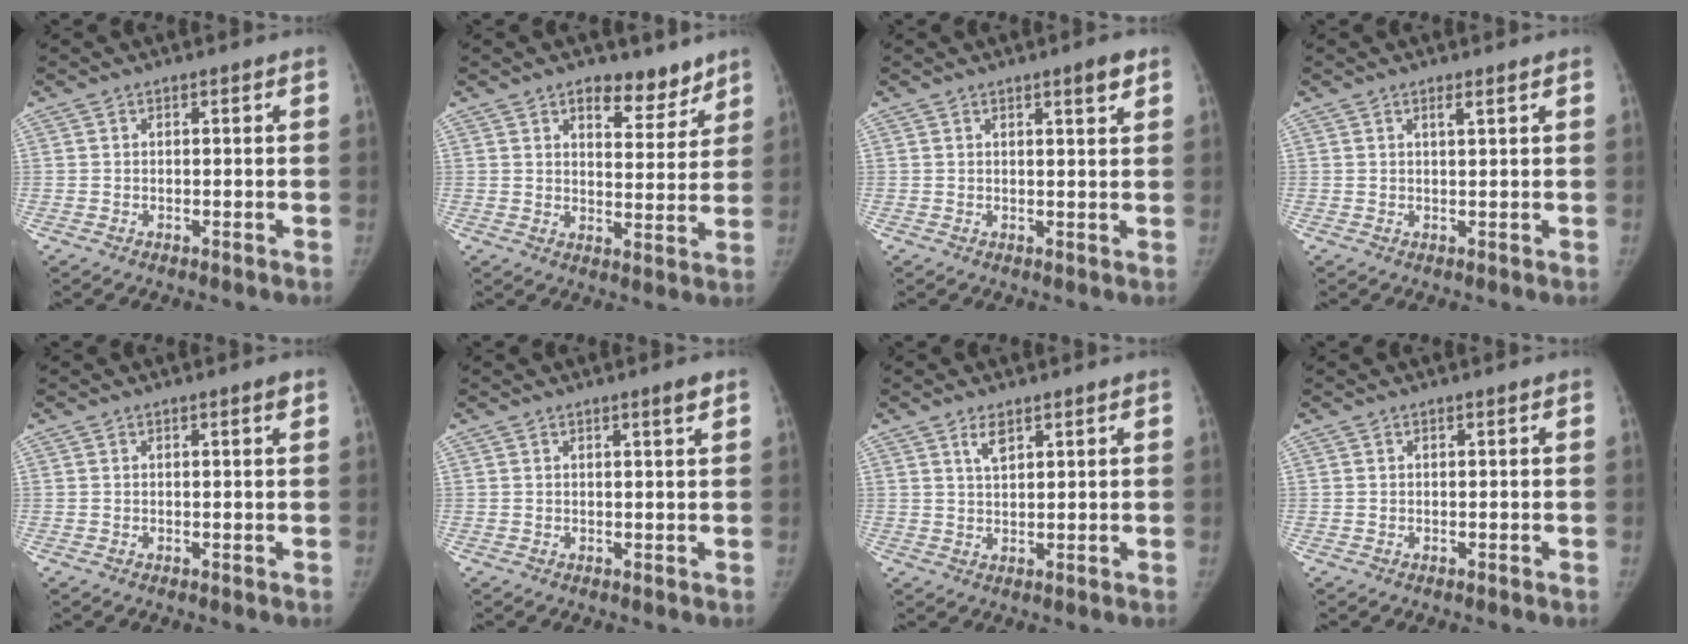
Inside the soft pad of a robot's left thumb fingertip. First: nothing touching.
{"total": 7.6, "force": [5.5, 4.0, 3.4], "torque": [-0.011, -0.034, 0.081]}
{"total": 3.0, "force": [1.9, 0.4, 2.3], "torque": [-0.029, -0.011, 0.027]}
{"total": 1.4, "force": [0.9, 0.0, 1.1], "torque": [-0.019, -0.005, 0.016]}
{"total": 0.9, "force": [0.5, 0.0, 0.7], "torque": [-0.010, -0.001, 0.006]}
{"total": 1.9, "force": [1.0, -0.3, 1.6], "torque": [-0.026, -0.007, 0.017]}
{"total": 2.9, "force": [1.9, 1.1, 1.9], "torque": [-0.030, -0.010, 0.039]}
{"total": 0.0}